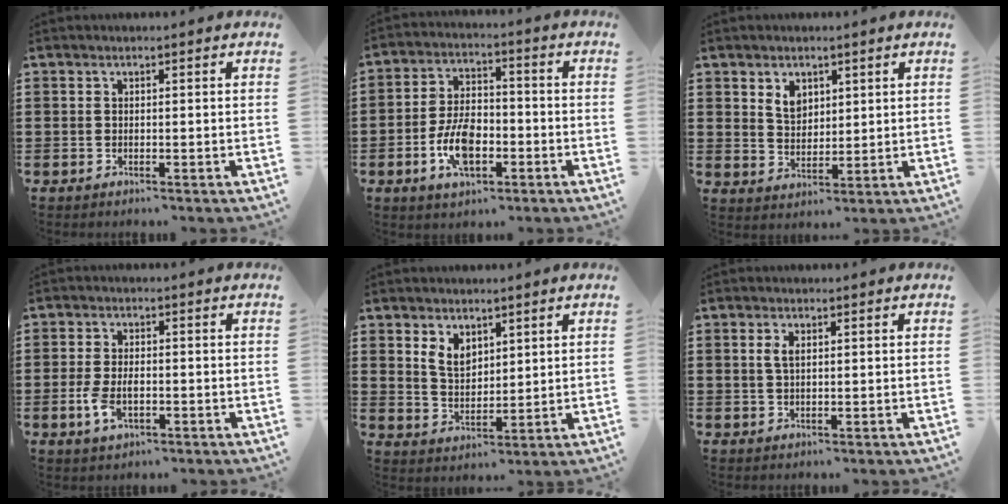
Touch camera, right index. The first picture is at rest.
{"total": 8.4, "force": [-2.8, 4.5, 6.5], "torque": [-0.142, 0.004, -0.056]}
{"total": 3.9, "force": [2.2, 2.6, 1.9], "torque": [-0.048, 0.009, 0.039]}
{"total": 4.3, "force": [-1.1, 2.3, 3.4], "torque": [-0.084, -0.004, -0.024]}
{"total": 4.4, "force": [2.5, 2.9, 2.3], "torque": [-0.047, 0.005, 0.044]}
{"total": 2.2, "force": [0.6, 1.0, 1.9], "torque": [-0.042, 0.006, 0.008]}